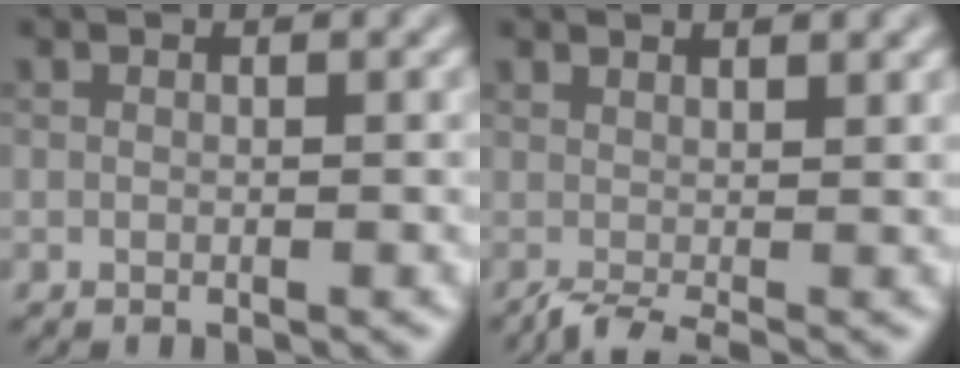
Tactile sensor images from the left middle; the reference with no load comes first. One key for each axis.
{"total": 2.1, "fx": -0.1, "fy": 0.7, "fz": 2.0, "tx": -0.022, "ty": 0.000, "tz": -0.010}